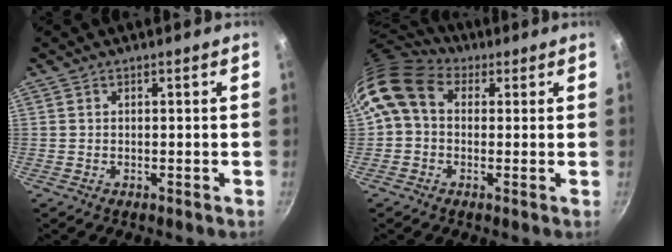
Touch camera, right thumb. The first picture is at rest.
{"total": 10.3, "force": [2.1, 7.9, 6.3], "torque": [-0.109, 0.018, 0.016]}